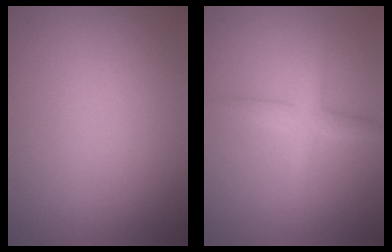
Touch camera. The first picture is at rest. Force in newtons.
{"total": 2.7, "press": 2.7, "slide": 0.1}